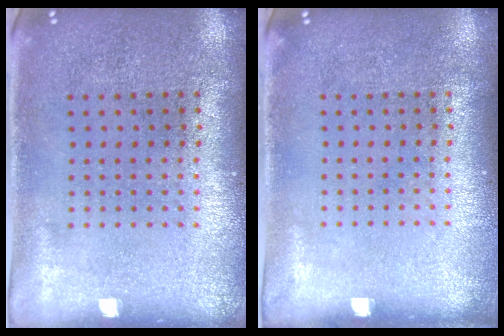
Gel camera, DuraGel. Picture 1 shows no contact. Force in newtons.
{"total": 0.0}